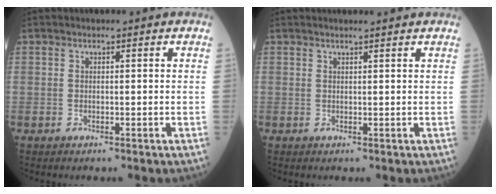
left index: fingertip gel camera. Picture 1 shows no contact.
{"total": 2.2, "force": [2.1, -0.3, 0.8], "torque": [-0.012, 0.006, 0.027]}